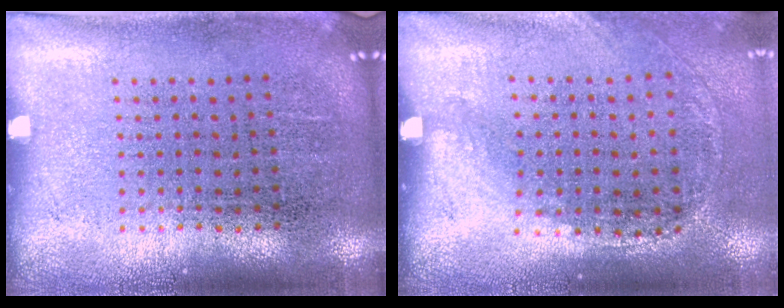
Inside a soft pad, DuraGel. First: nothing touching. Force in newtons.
{"total": 1.3, "press": 0.9, "slide": 0.9}